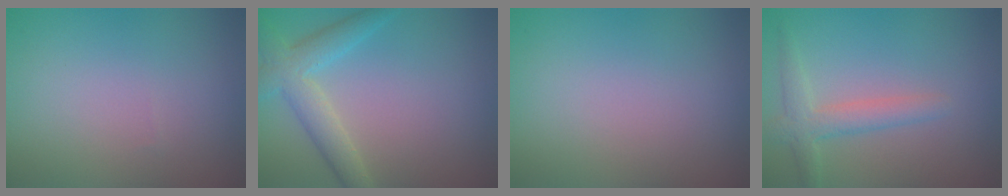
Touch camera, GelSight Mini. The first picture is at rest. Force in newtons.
{"total": 3.9, "press": 3.9, "slide": 0.4}
{"total": 0.0}
{"total": 2.8, "press": 2.8, "slide": 0.1}